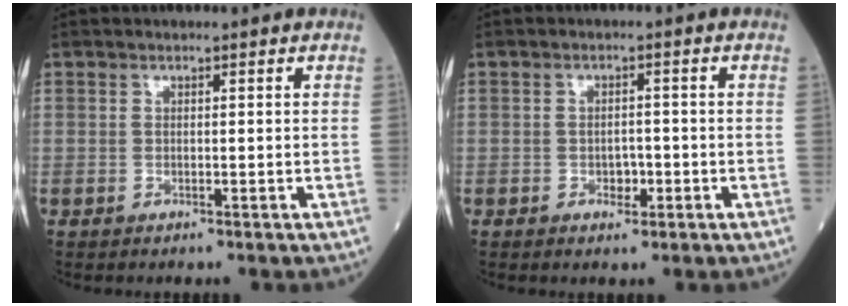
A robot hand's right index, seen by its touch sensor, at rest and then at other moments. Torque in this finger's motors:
{"motor_torque": [0.01, -0.11, 0.00, 0.00]}